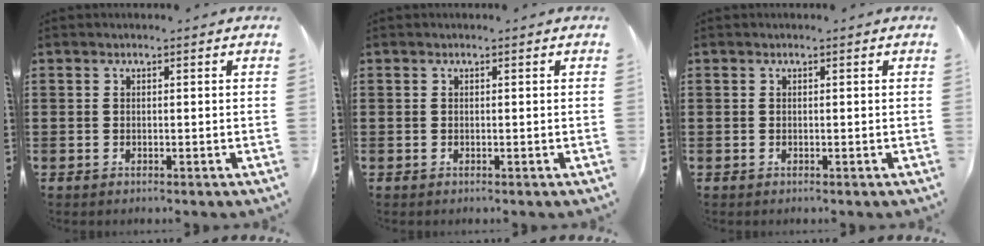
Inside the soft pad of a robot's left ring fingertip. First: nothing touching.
{"total": 0.0}
{"total": 0.0}